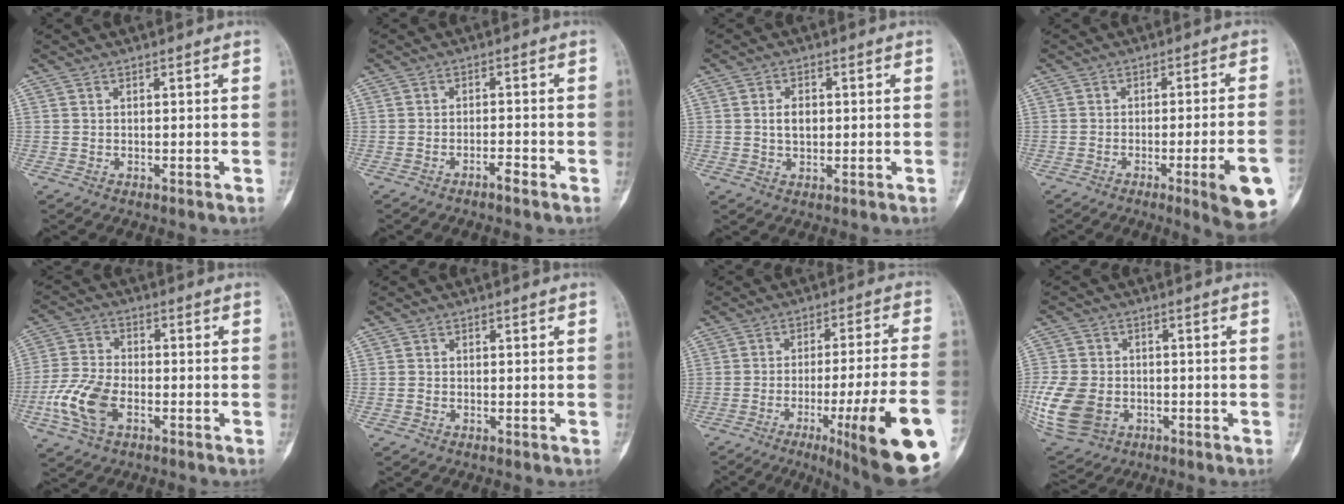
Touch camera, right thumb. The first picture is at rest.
{"total": 2.0, "force": [-1.5, 0.2, 1.2], "torque": [-0.023, 0.013, -0.028]}
{"total": 3.7, "force": [0.3, 2.5, 2.8], "torque": [-0.038, 0.002, 0.006]}
{"total": 11.7, "force": [-4.7, 1.2, 10.6], "torque": [-0.125, 0.008, -0.057]}
{"total": 10.5, "force": [-3.8, 6.0, 7.7], "torque": [-0.172, 0.014, -0.079]}
{"total": 0.7, "force": [-0.3, 0.5, 0.4], "torque": [-0.011, 0.000, -0.006]}
{"total": 21.5, "force": [-8.7, 2.0, 19.5], "torque": [-0.229, 0.017, -0.121]}
{"total": 15.1, "force": [-3.7, 11.3, 9.2], "torque": [-0.216, -0.002, -0.058]}